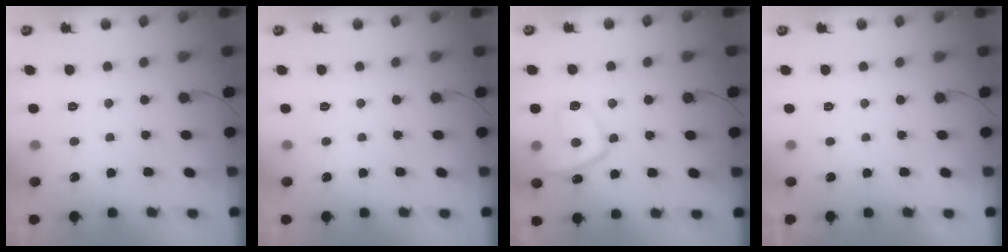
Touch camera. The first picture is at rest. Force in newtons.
{"total": 0.0}
{"total": 10.6, "press": 10.5, "slide": 1.2}
{"total": 2.1, "press": 2.1, "slide": 0.4}